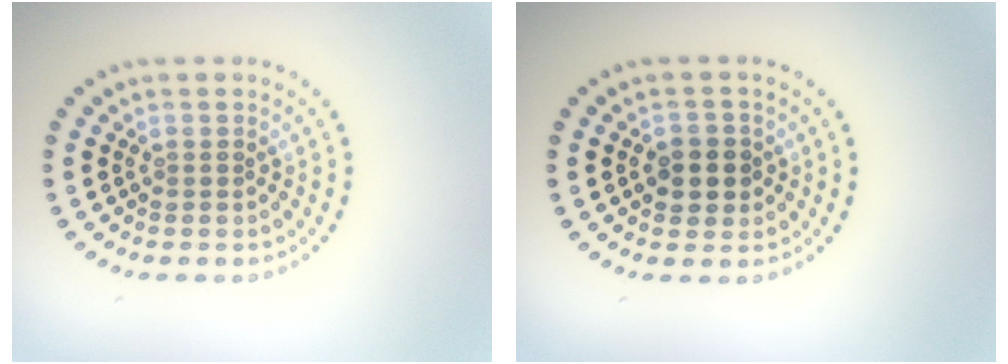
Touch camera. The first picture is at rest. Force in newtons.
{"total": 2.5, "press": 2.5, "slide": 0.6}